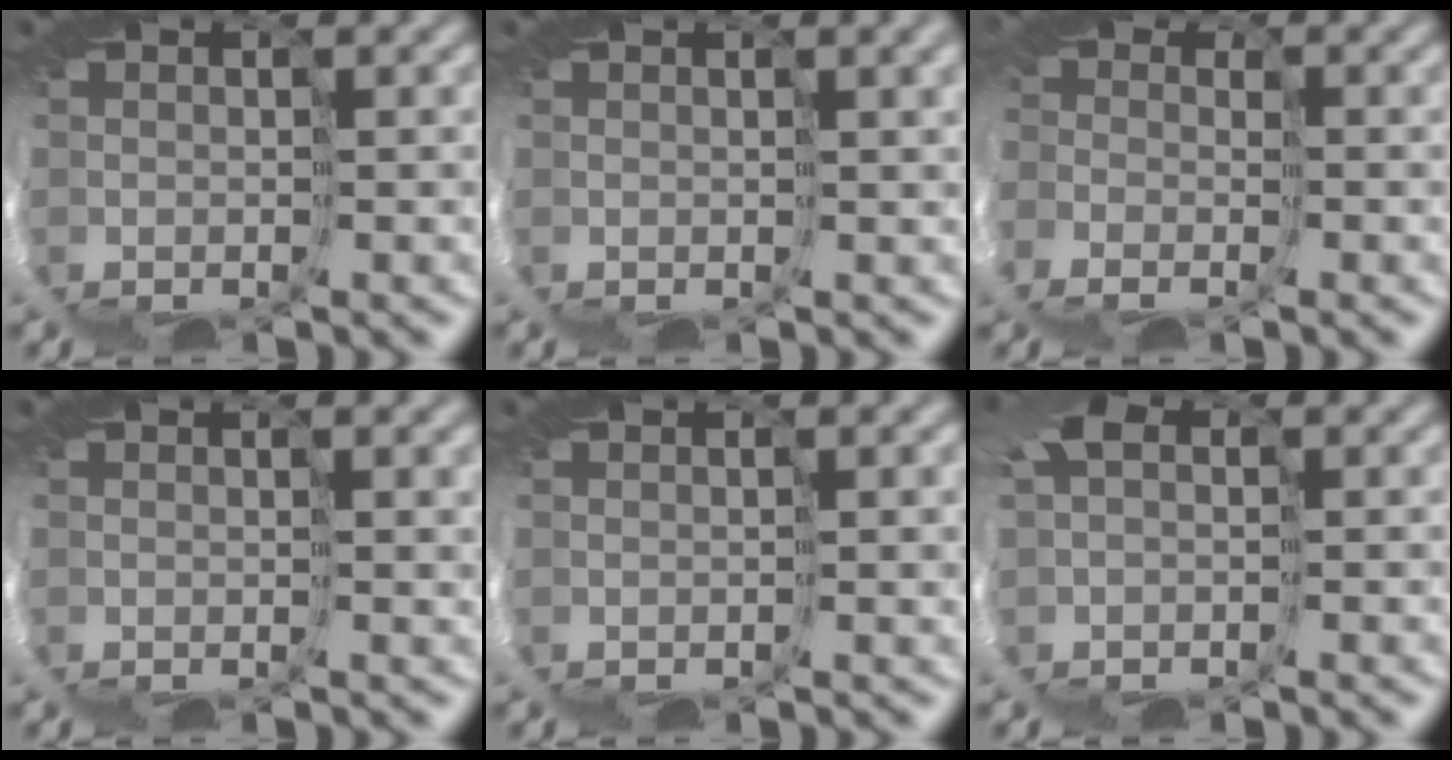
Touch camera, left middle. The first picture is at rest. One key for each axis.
{"total": 3.8, "fx": 1.6, "fy": 1.3, "fz": 3.2, "tx": -0.063, "ty": 0.010, "tz": 0.024}
{"total": 5.3, "fx": -2.8, "fy": 3.9, "fz": 2.4, "tx": -0.051, "ty": -0.011, "tz": -0.045}
{"total": 3.0, "fx": 1.2, "fy": 0.8, "fz": 2.7, "tx": -0.048, "ty": 0.005, "tz": 0.017}
{"total": 2.3, "fx": 0.7, "fy": 0.4, "fz": 2.2, "tx": -0.031, "ty": 0.001, "tz": 0.008}
{"total": 3.2, "fx": 0.4, "fy": 2.4, "fz": 2.1, "tx": -0.065, "ty": -0.011, "tz": 0.003}